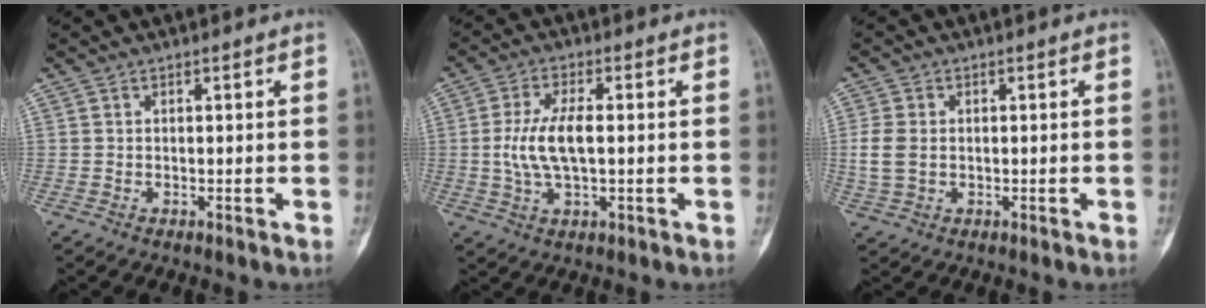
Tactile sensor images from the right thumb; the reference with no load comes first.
{"total": 8.2, "force": [0.0, 3.3, 7.5], "torque": [-0.161, 0.005, 0.000]}
{"total": 4.7, "force": [0.1, 3.4, 3.3], "torque": [-0.075, 0.004, 0.003]}